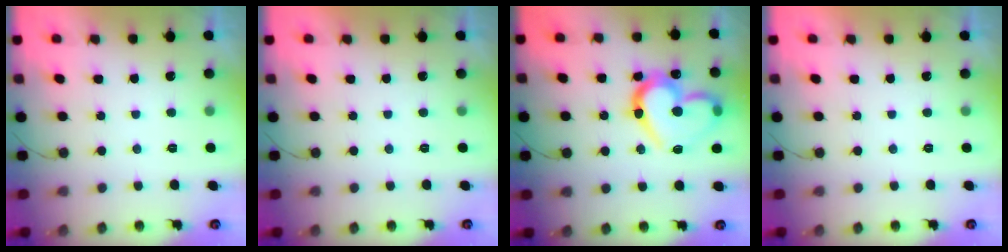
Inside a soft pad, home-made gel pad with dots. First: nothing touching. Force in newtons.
{"total": 1.7, "press": 1.7, "slide": 0.1}
{"total": 20.6, "press": 20.5, "slide": 2.3}
{"total": 1.8, "press": 1.8, "slide": 0.1}